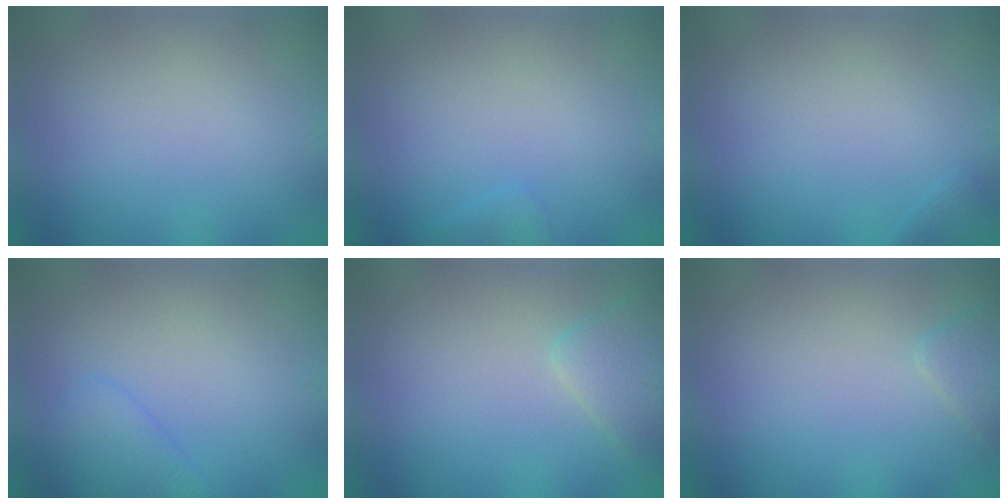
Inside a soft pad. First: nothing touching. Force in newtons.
{"total": 0.9, "press": 0.9, "slide": 0.1}
{"total": 0.5, "press": 0.5, "slide": 0.0}
{"total": 2.2, "press": 2.1, "slide": 0.2}
{"total": 2.5, "press": 2.5, "slide": 0.2}
{"total": 1.6, "press": 1.6, "slide": 0.1}